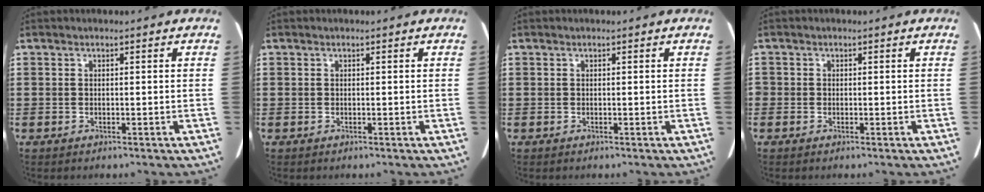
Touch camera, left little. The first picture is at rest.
{"total": 0.0}
{"total": 0.0}
{"total": 0.5, "force": [-0.2, 0.4, 0.2], "torque": [-0.004, 0.002, -0.004]}